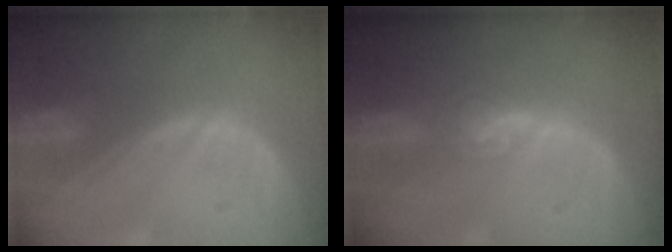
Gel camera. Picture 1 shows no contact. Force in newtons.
{"total": 4.0, "press": 3.7, "slide": 1.5}